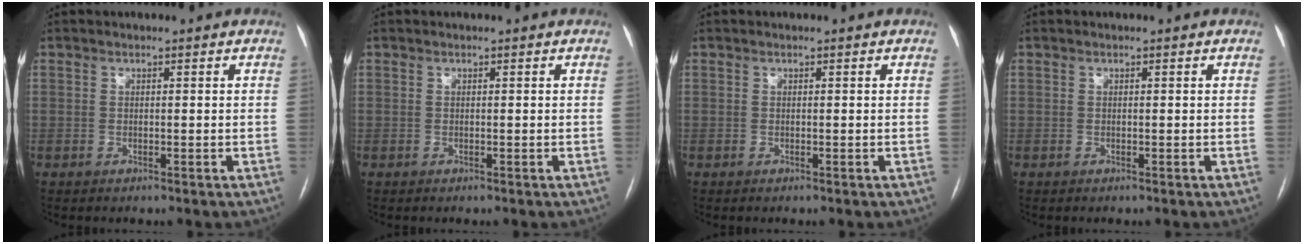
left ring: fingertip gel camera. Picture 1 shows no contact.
{"total": 0.0}
{"total": 0.0}
{"total": 0.0}